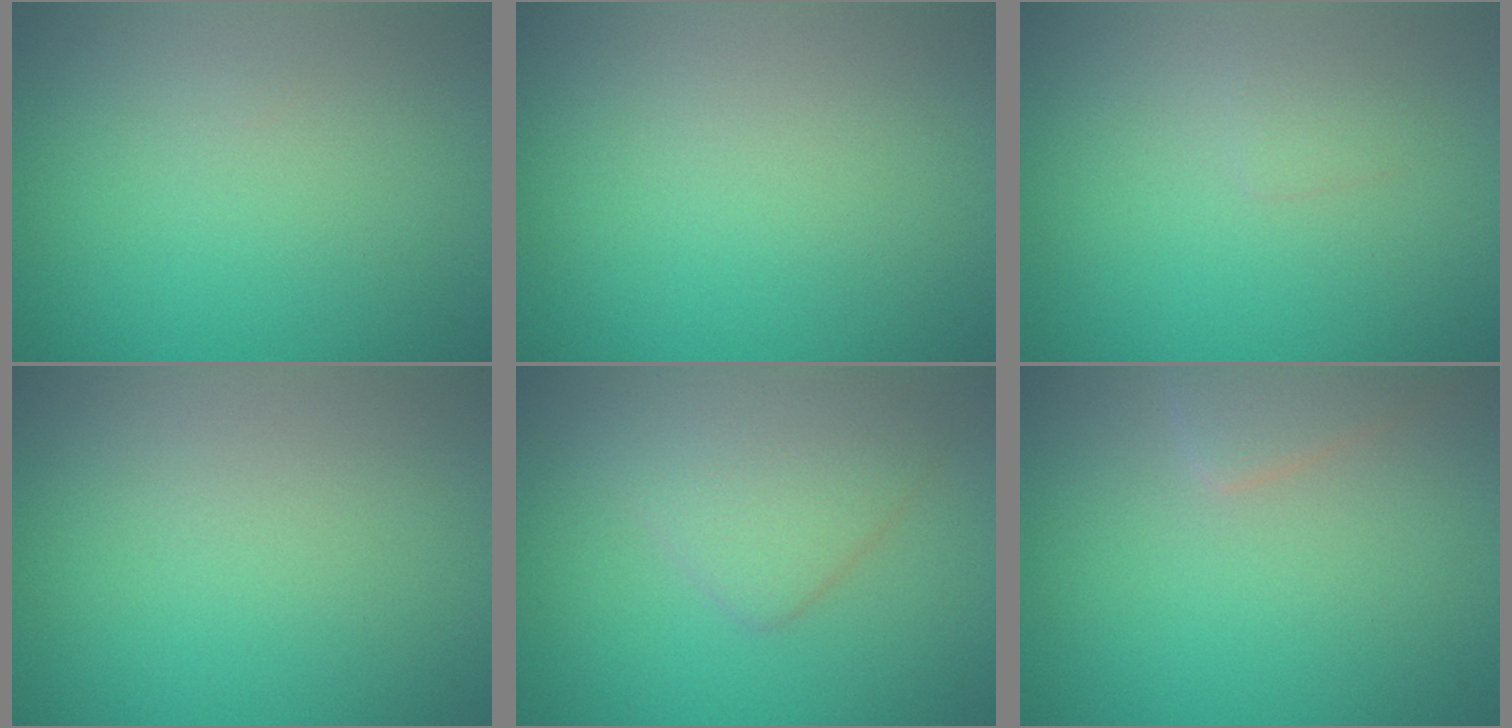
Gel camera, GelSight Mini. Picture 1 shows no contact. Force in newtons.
{"total": 0.0}
{"total": 0.7, "press": 0.7, "slide": 0.1}
{"total": 0.0}
{"total": 3.4, "press": 3.4, "slide": 0.1}
{"total": 2.0, "press": 2.0, "slide": 0.2}